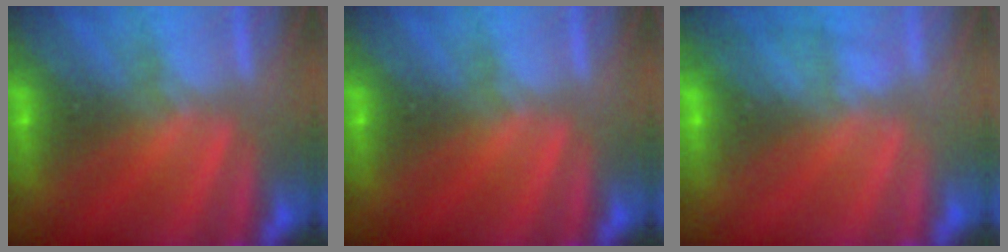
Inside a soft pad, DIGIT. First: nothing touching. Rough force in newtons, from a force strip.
{"total": 0.0}
{"total": 1.6}